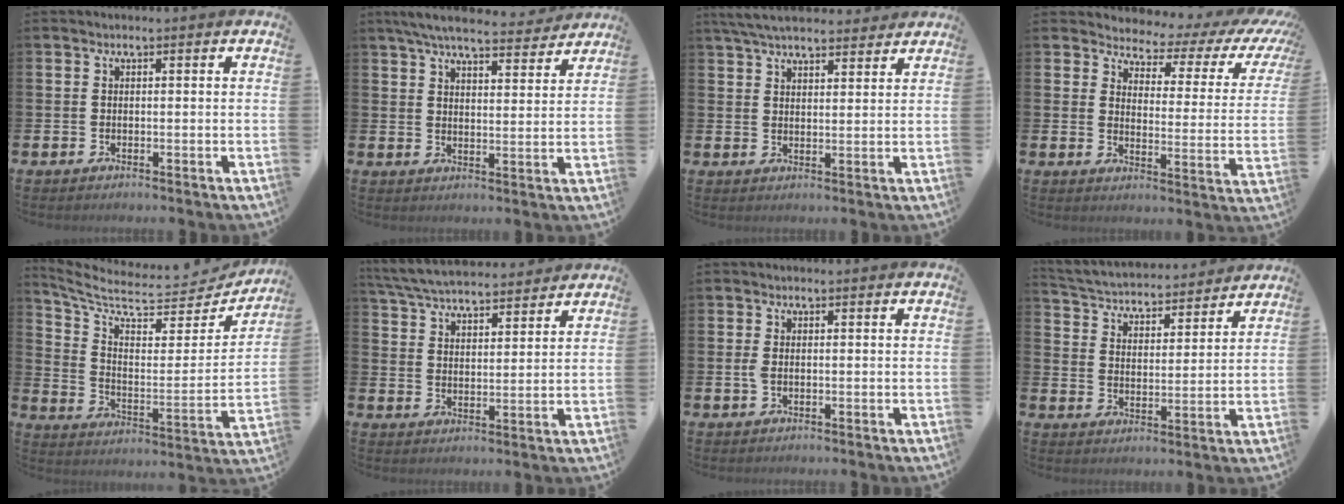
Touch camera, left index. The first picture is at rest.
{"total": 6.6, "force": [6.1, 1.3, 2.1], "torque": [-0.048, -0.035, 0.107]}
{"total": 5.8, "force": [5.4, 1.3, 1.6], "torque": [-0.041, -0.016, 0.099]}
{"total": 3.4, "force": [3.0, 1.5, 0.7], "torque": [-0.020, -0.040, 0.038]}
{"total": 7.9, "force": [6.7, 2.9, 2.9], "torque": [-0.086, -0.056, 0.111]}
{"total": 6.4, "force": [6.2, 0.9, 1.1], "torque": [-0.046, -0.035, 0.111]}
{"total": 1.5, "force": [-0.1, 0.9, 1.2], "torque": [-0.025, 0.006, -0.004]}
{"total": 4.3, "force": [4.2, 1.0, 0.3], "torque": [-0.036, -0.039, 0.066]}